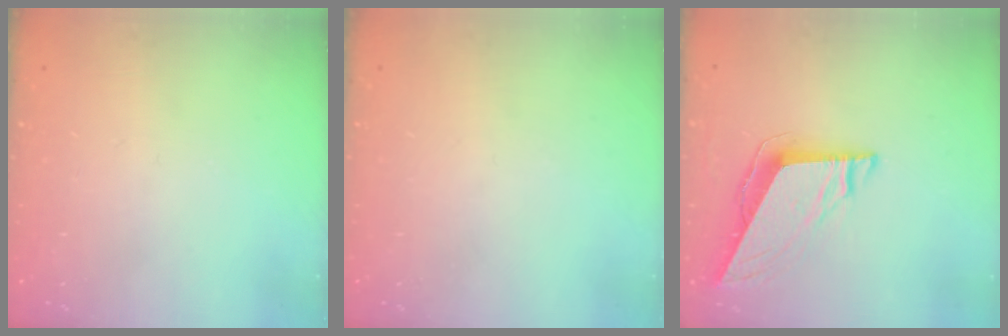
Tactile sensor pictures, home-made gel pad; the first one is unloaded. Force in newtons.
{"total": 0.0}
{"total": 8.8, "press": 8.7, "slide": 1.4}